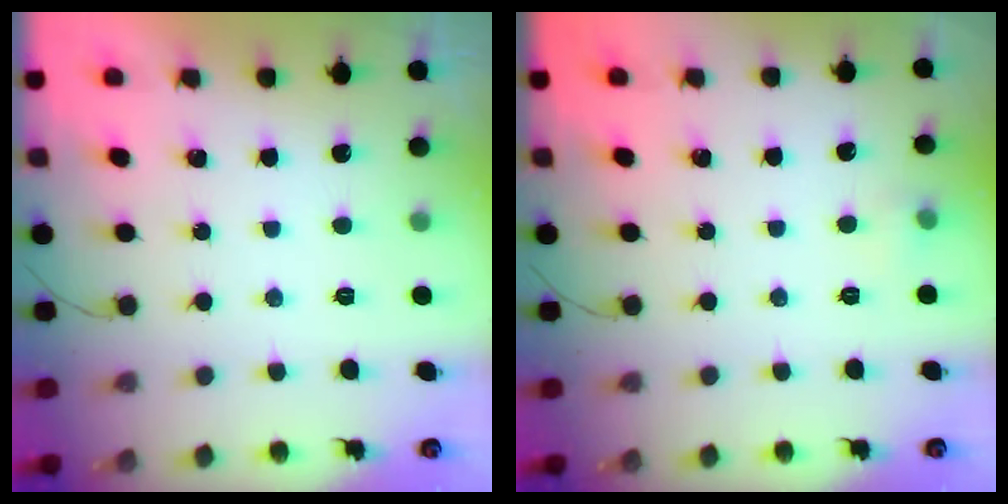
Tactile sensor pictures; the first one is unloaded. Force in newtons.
{"total": 3.6, "press": 3.5, "slide": 0.9}